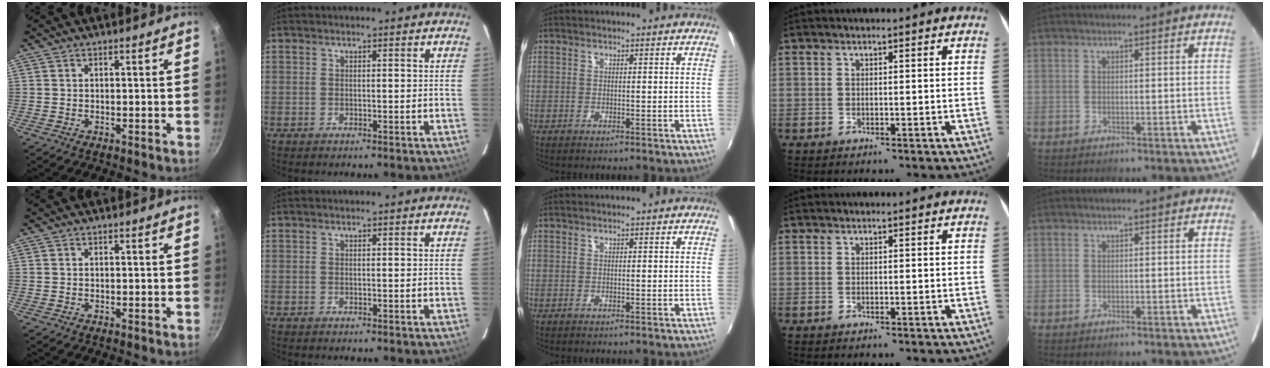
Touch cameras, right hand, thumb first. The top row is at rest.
{}